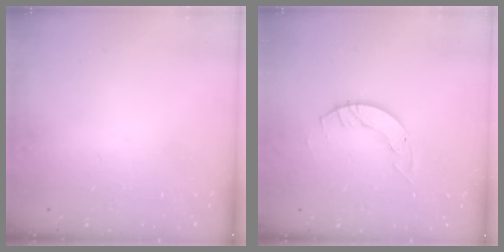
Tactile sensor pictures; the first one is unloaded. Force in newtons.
{"total": 2.1, "press": 2.1, "slide": 0.3}